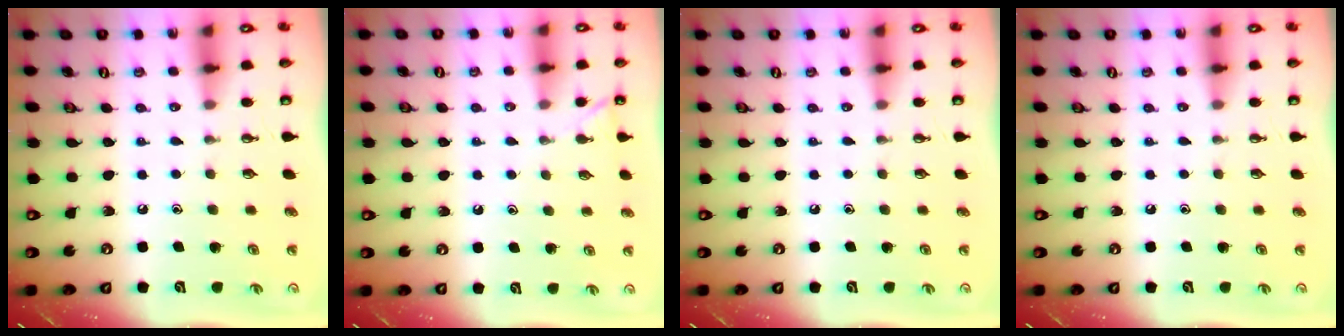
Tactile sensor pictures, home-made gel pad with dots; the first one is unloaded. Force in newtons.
{"total": 2.2, "press": 2.2, "slide": 0.3}
{"total": 0.0}
{"total": 0.0}